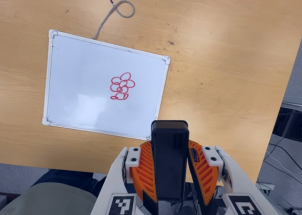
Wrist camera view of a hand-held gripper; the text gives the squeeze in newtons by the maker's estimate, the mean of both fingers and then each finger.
{"total": 8.8, "left": 6.8, "right": 10.7}